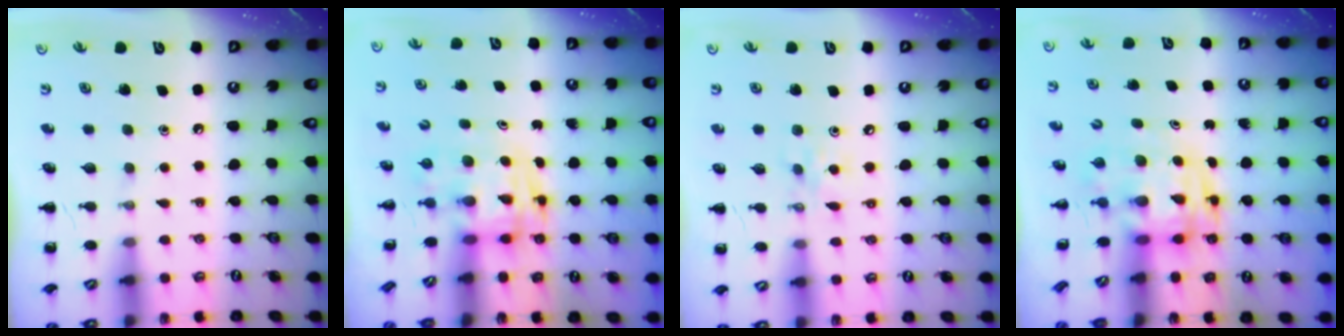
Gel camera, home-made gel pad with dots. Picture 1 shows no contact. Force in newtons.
{"total": 3.6, "press": 3.5, "slide": 0.6}
{"total": 3.7, "press": 3.6, "slide": 0.8}
{"total": 3.0, "press": 3.0, "slide": 0.6}